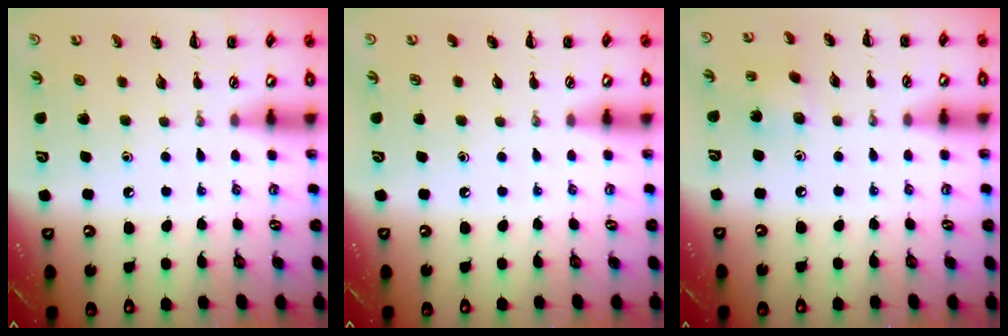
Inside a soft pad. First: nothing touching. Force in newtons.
{"total": 0.0}
{"total": 3.1, "press": 3.0, "slide": 0.7}